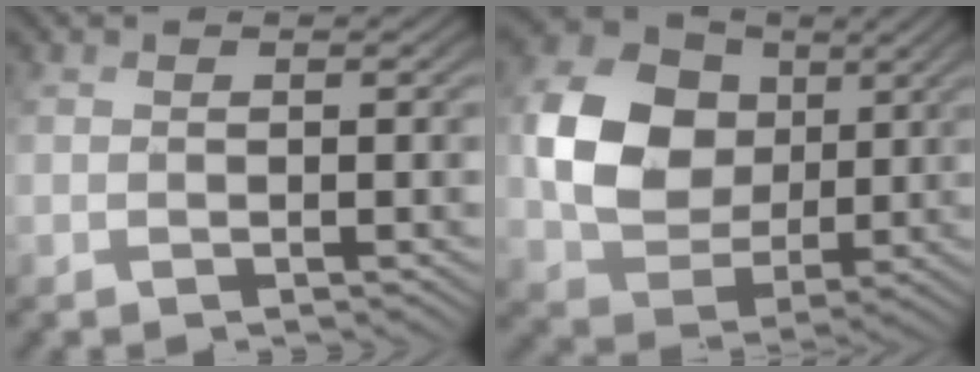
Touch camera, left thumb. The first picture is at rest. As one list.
[{"total": 10.4, "force": [2.7, 8.4, 5.5], "torque": [-0.123, 0.009, 0.049]}]